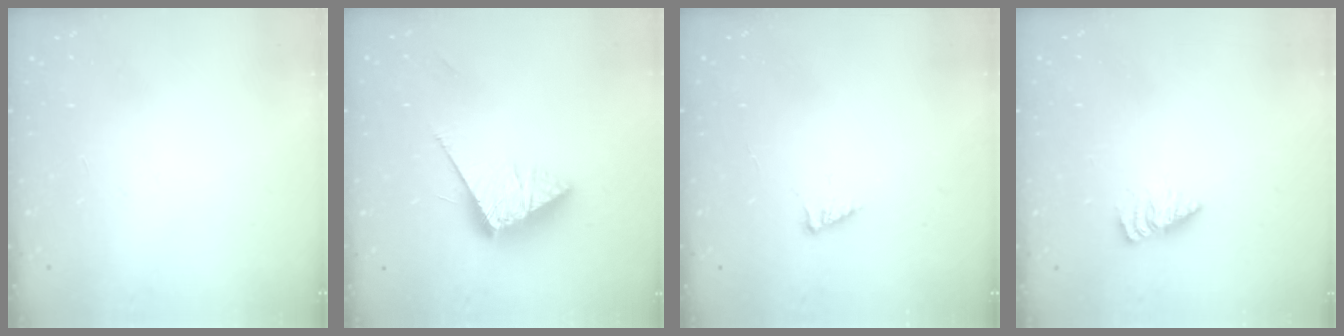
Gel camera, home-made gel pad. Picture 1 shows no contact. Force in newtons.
{"total": 12.6, "press": 12.6, "slide": 0.3}
{"total": 2.5, "press": 2.5, "slide": 0.3}
{"total": 2.8, "press": 2.7, "slide": 0.3}